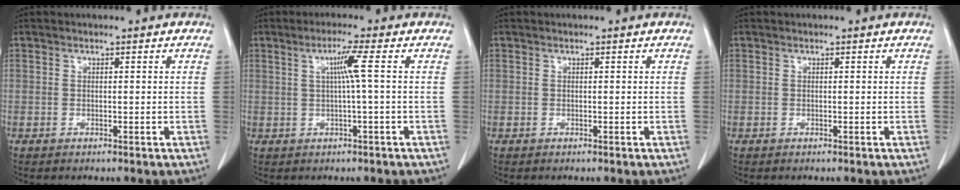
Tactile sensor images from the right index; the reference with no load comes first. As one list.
[{"total": 3.7, "force": [0.6, -1.1, 3.5], "torque": [-0.070, 0.003, 0.011]}, {"total": 0.0}, {"total": 0.0}]